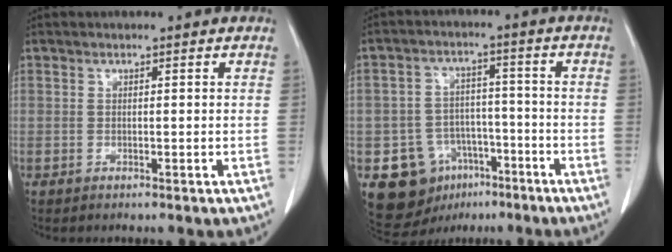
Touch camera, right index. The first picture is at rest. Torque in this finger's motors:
{"motor_torque": [-0.26, 0.09, -1.05, -0.21]}